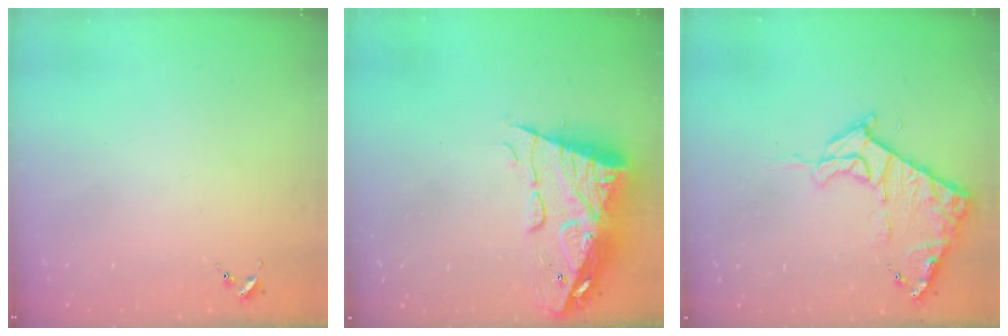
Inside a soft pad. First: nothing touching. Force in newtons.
{"total": 14.9, "press": 14.8, "slide": 1.2}
{"total": 12.0, "press": 12.0, "slide": 1.2}